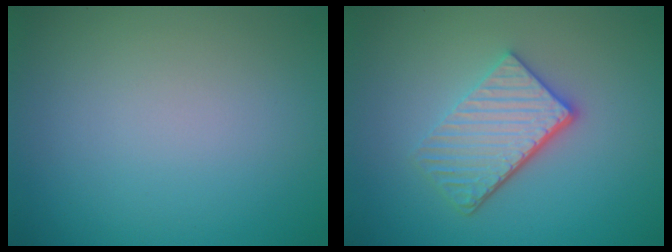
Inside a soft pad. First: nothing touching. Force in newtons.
{"total": 4.6, "press": 3.5, "slide": 2.9}